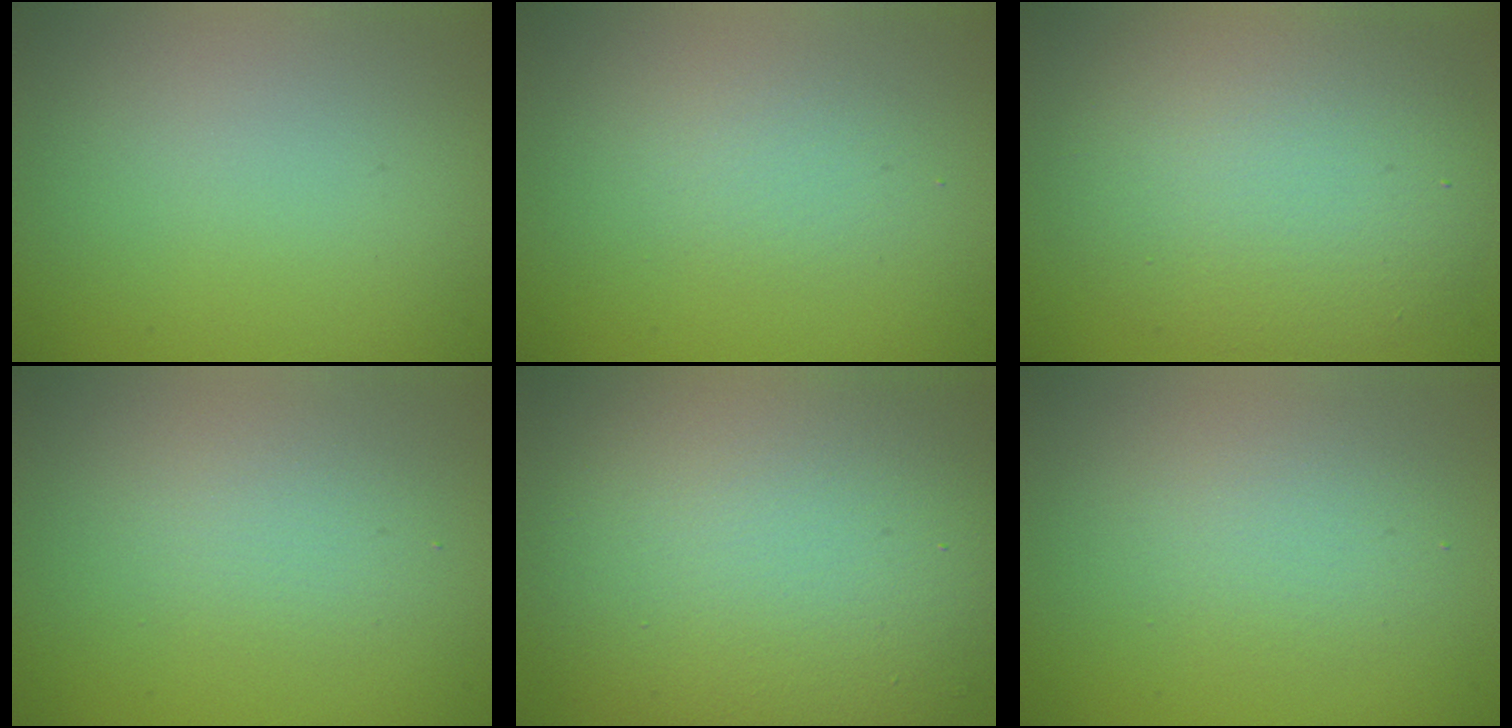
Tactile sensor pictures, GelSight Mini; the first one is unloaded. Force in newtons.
{"total": 1.6, "press": 1.6, "slide": 0.2}
{"total": 7.8, "press": 7.8, "slide": 0.6}
{"total": 2.1, "press": 2.0, "slide": 0.1}
{"total": 14.6, "press": 14.6, "slide": 0.5}
{"total": 2.6, "press": 2.6, "slide": 0.1}